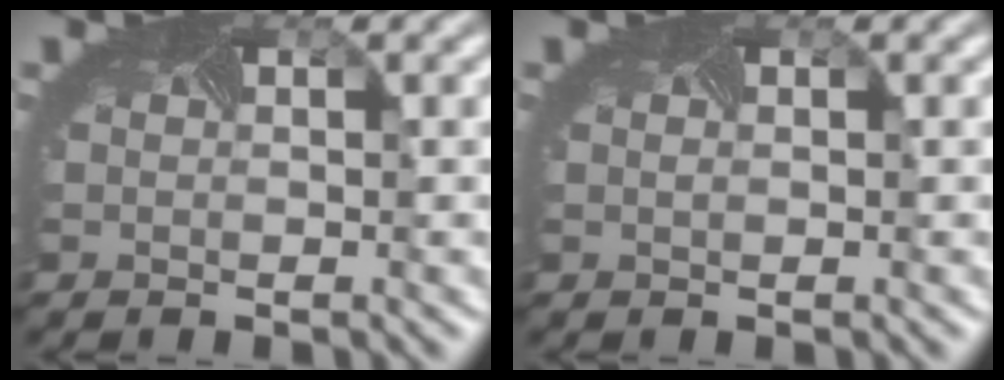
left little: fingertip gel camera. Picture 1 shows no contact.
{"total": 0.0}